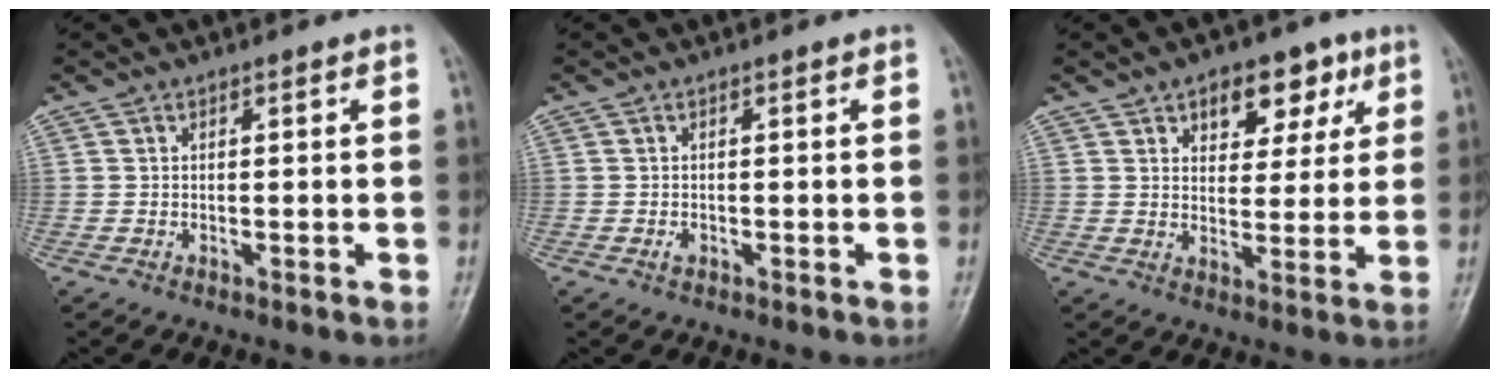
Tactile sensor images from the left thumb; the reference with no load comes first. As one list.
[{"total": 0.8, "force": [-0.3, 0.5, 0.5], "torque": [-0.008, 0.001, -0.005]}, {"total": 9.4, "force": [4.8, 5.8, 5.7], "torque": [-0.037, -0.016, 0.064]}]